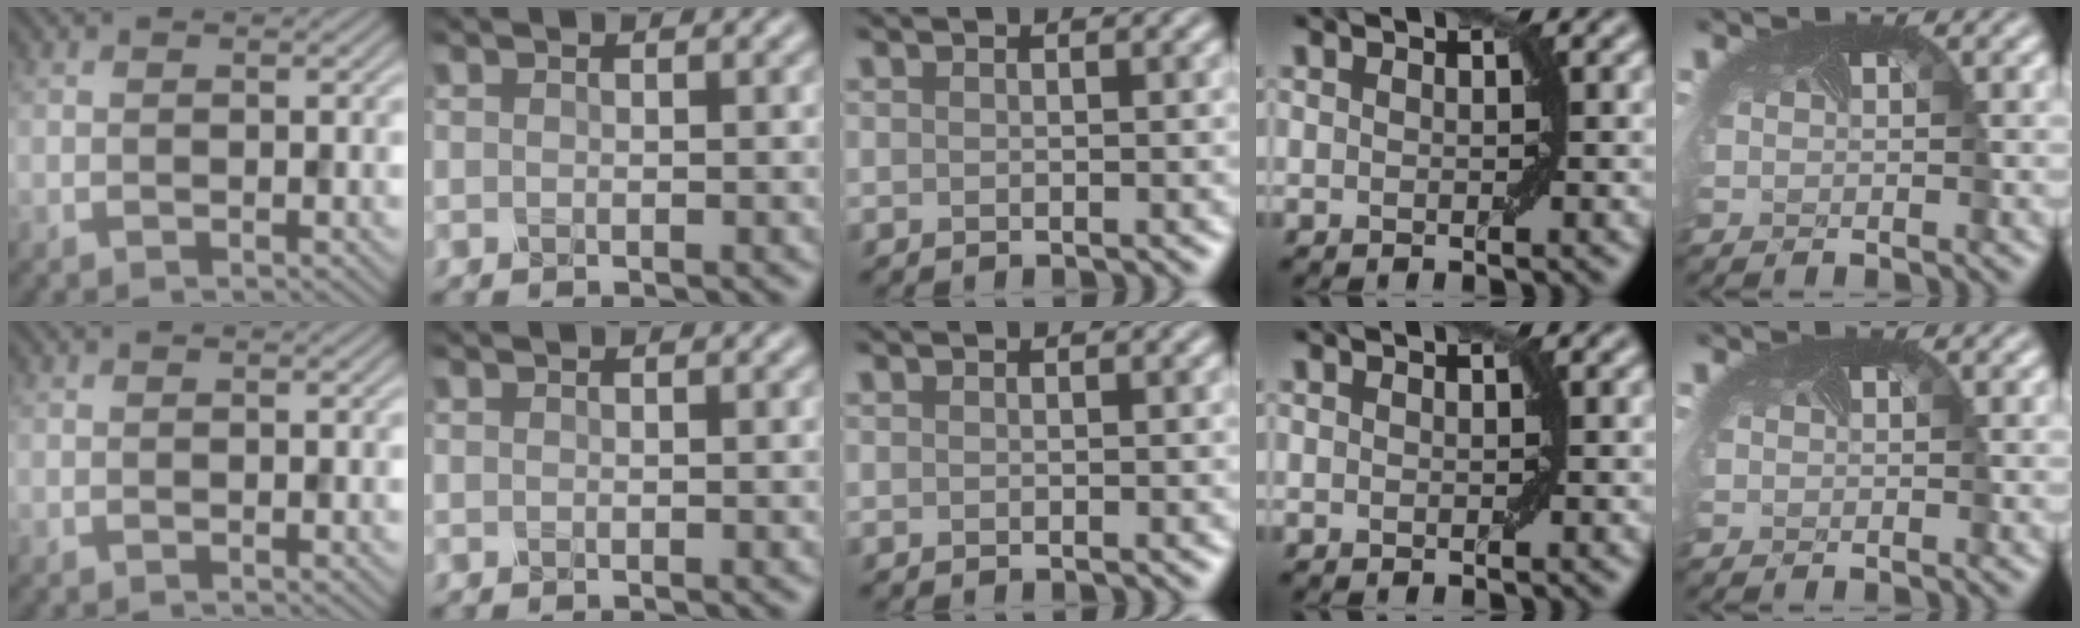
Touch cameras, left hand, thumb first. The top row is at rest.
{}